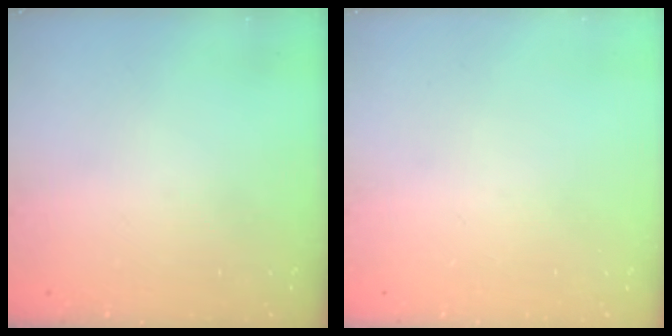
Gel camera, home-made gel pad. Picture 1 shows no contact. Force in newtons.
{"total": 0.0}